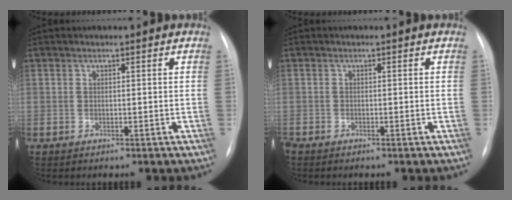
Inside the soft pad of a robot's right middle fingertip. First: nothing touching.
{"total": 0.6, "force": [-0.5, 0.2, 0.2], "torque": [-0.008, -0.001, -0.011]}